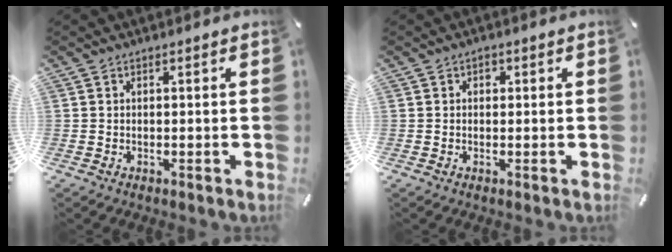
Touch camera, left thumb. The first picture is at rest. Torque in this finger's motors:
{"motor_torque": [0.14, 0.17, 0.06, -0.38, 0.10]}